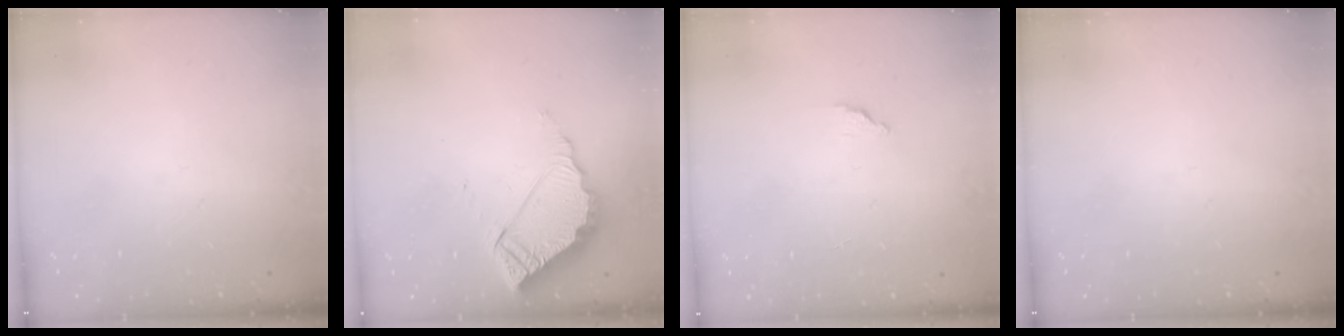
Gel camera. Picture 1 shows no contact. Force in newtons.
{"total": 9.7, "press": 9.6, "slide": 0.7}
{"total": 1.4, "press": 1.4, "slide": 0.1}
{"total": 0.0}